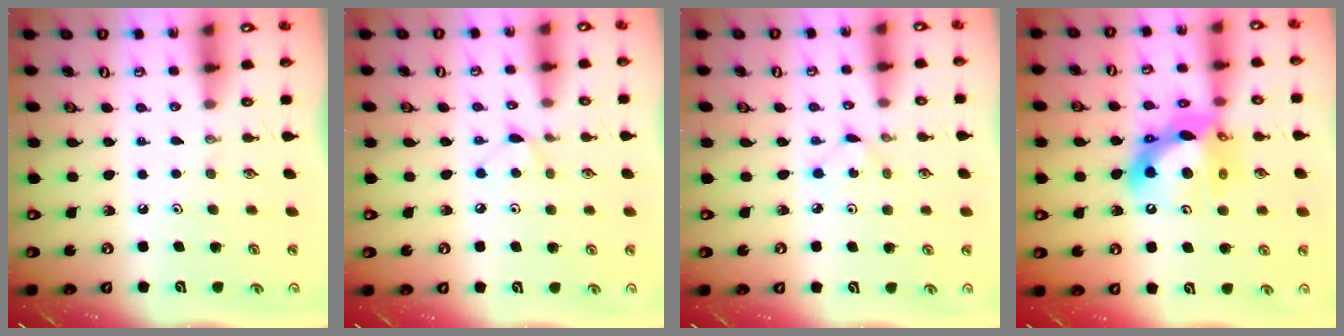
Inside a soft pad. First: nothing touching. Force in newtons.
{"total": 4.4, "press": 4.3, "slide": 0.6}
{"total": 2.7, "press": 2.7, "slide": 0.3}
{"total": 15.0, "press": 14.8, "slide": 2.4}